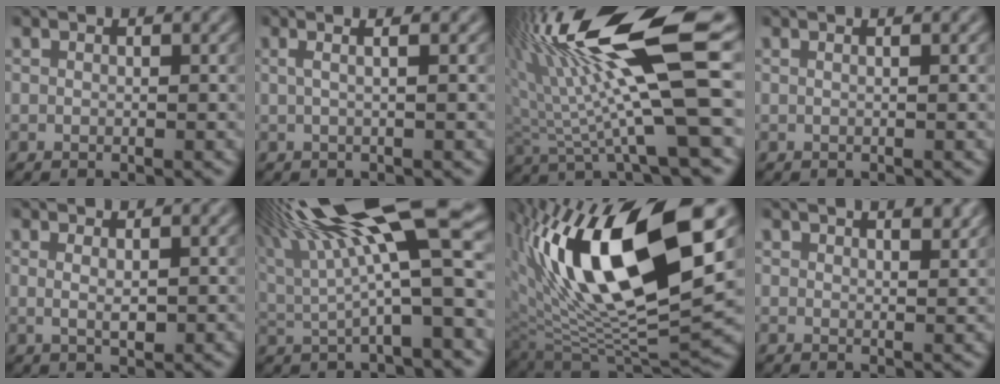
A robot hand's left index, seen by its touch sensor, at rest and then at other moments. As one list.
[{"total": 2.9, "force": [1.0, 1.3, 2.4], "torque": [-0.020, 0.010, -0.017]}, {"total": 14.7, "force": [4.6, 2.7, 13.7], "torque": [-0.256, 0.016, 0.087]}, {"total": 1.1, "force": [0.4, 0.5, 0.9], "torque": [-0.007, -0.001, -0.008]}, {"total": 1.6, "force": [0.4, 0.3, 1.6], "torque": [-0.031, -0.002, 0.008]}, {"total": 15.3, "force": [5.8, 3.3, 13.7], "torque": [-0.233, 0.021, 0.100]}, {"total": 15.8, "force": [5.2, 5.7, 13.8], "torque": [-0.240, 0.003, 0.086]}, {"total": 1.9, "force": [1.6, 0.5, 1.0], "torque": [-0.008, -0.002, 0.024]}]